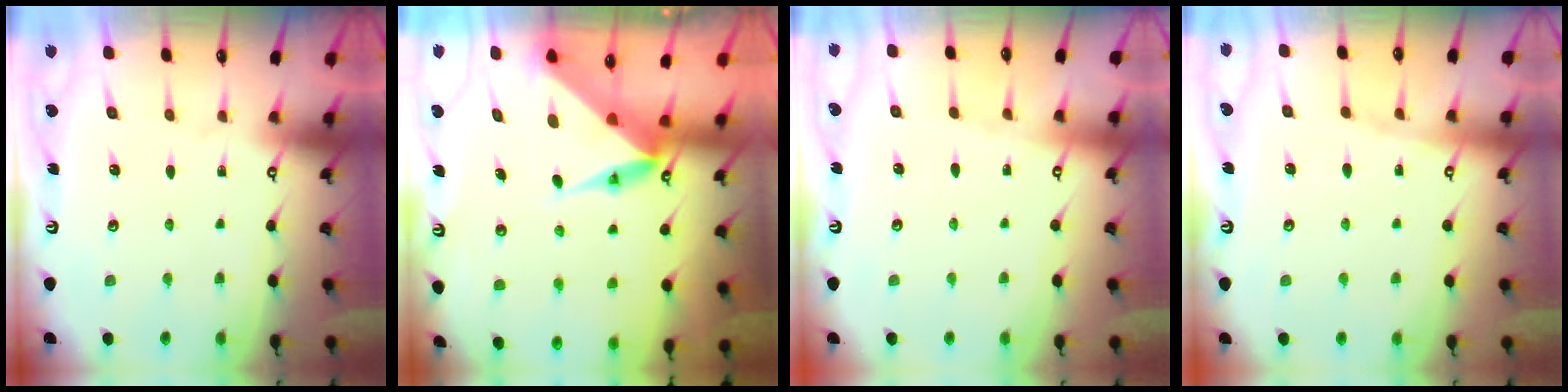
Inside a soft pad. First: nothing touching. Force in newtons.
{"total": 7.4, "press": 7.3, "slide": 1.3}
{"total": 2.2, "press": 2.1, "slide": 0.5}
{"total": 5.3, "press": 5.3, "slide": 0.7}